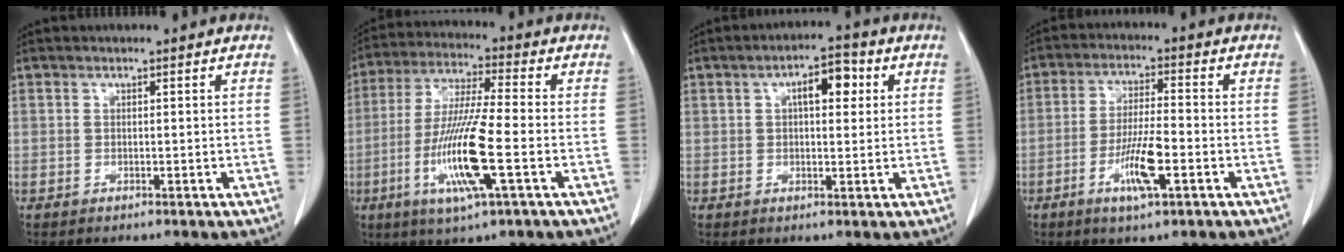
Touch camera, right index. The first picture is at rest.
{"total": 13.2, "force": [-3.7, 0.5, 12.6], "torque": [-0.257, -0.015, -0.072]}
{"total": 5.6, "force": [1.6, 2.2, 4.9], "torque": [-0.076, 0.017, 0.022]}
{"total": 7.7, "force": [-3.0, 0.9, 7.0], "torque": [-0.133, -0.006, -0.052]}